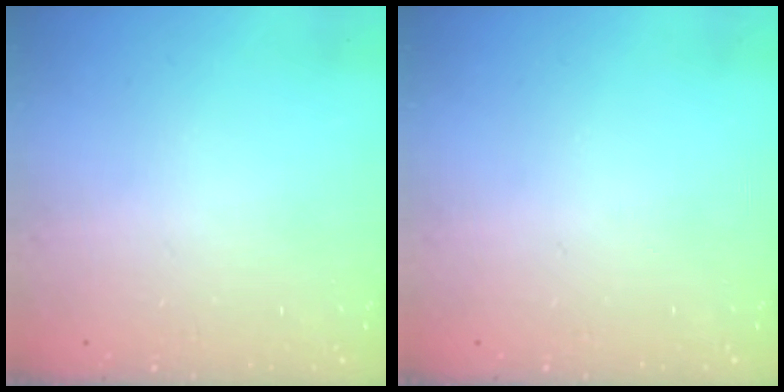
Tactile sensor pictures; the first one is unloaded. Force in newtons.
{"total": 0.0}